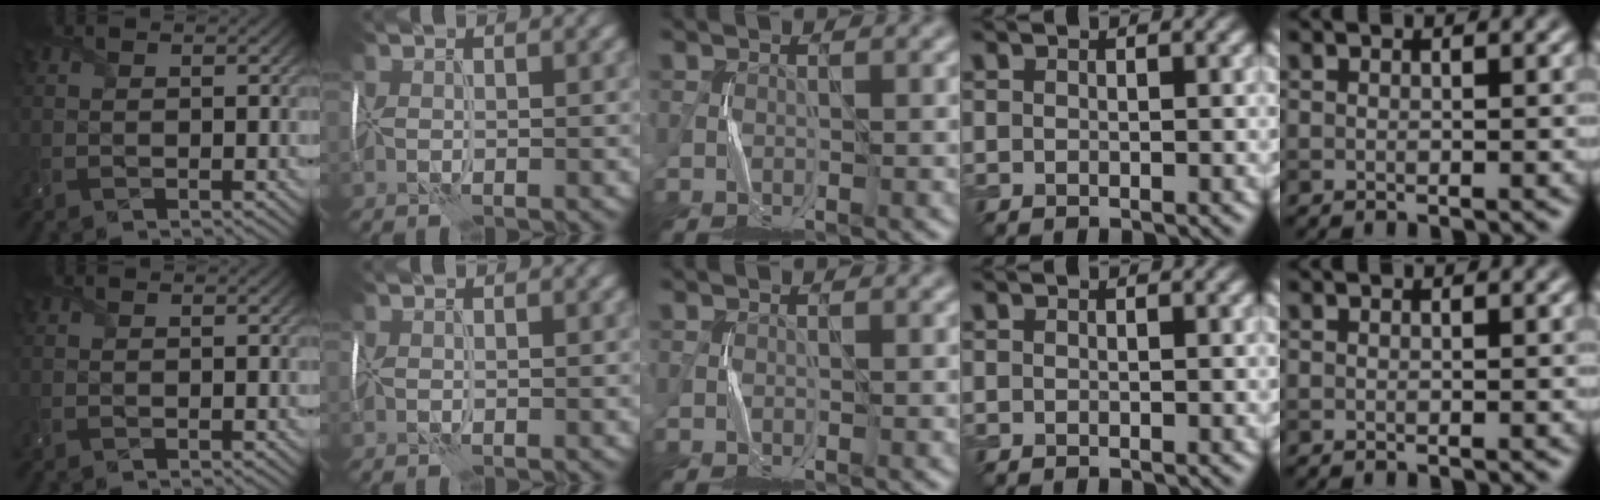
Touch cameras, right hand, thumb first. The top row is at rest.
{}